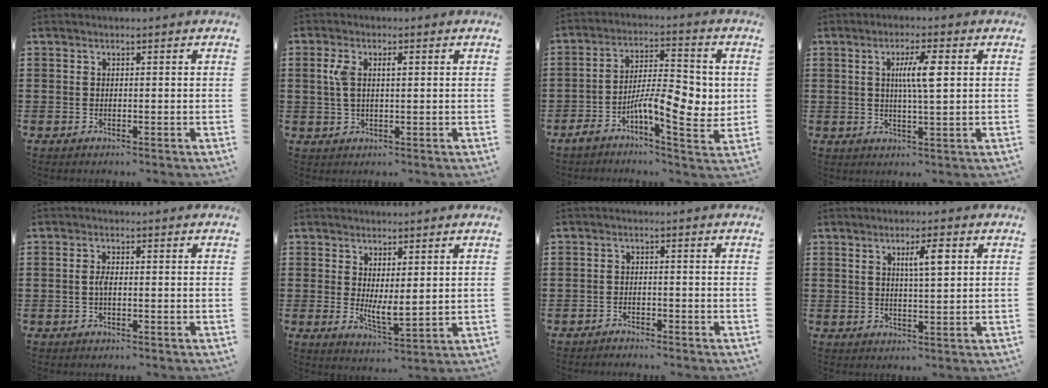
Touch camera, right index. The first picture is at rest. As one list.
[{"total": 3.6, "force": [0.8, 1.7, 3.1], "torque": [-0.074, 0.007, 0.008]}, {"total": 9.7, "force": [-1.6, 3.6, 8.9], "torque": [-0.146, -0.006, -0.032]}, {"total": 5.4, "force": [1.1, 0.7, 5.2], "torque": [-0.102, 0.005, 0.013]}, {"total": 1.7, "force": [-0.3, 0.5, 1.6], "torque": [-0.030, 0.001, -0.006]}, {"total": 3.7, "force": [1.0, 1.2, 3.3], "torque": [-0.065, -0.003, 0.021]}, {"total": 1.4, "force": [-1.4, 0.3, -0.1], "torque": [-0.004, 0.003, -0.031]}, {"total": 4.3, "force": [1.6, 0.8, 3.9], "torque": [-0.063, 0.000, 0.020]}]